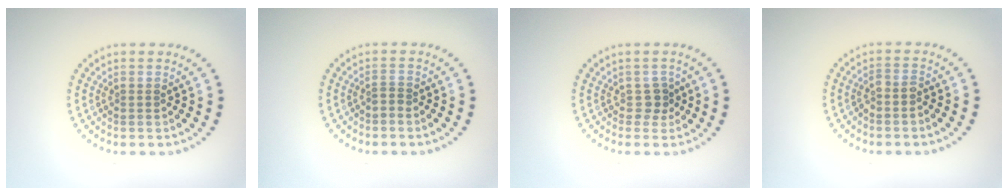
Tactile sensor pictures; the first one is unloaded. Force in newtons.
{"total": 0.6, "press": 0.4, "slide": 0.5}
{"total": 1.3, "press": 1.0, "slide": 0.8}
{"total": 1.1, "press": 0.9, "slide": 0.6}